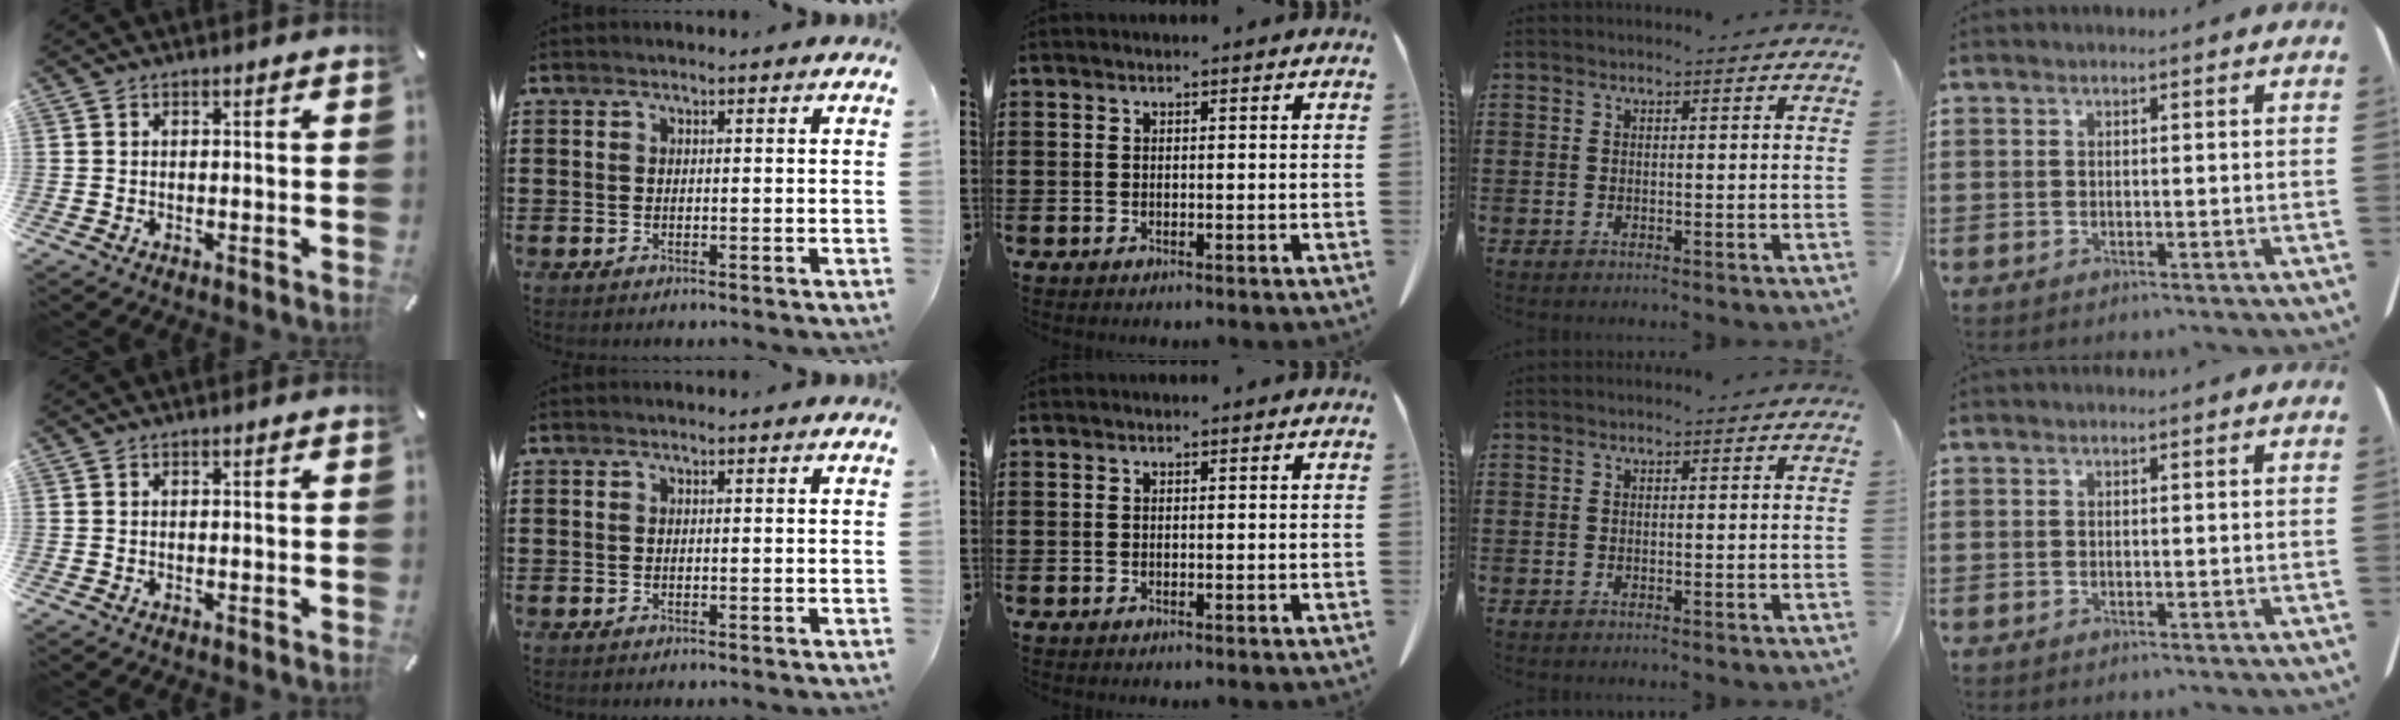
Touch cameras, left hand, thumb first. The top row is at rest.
{}